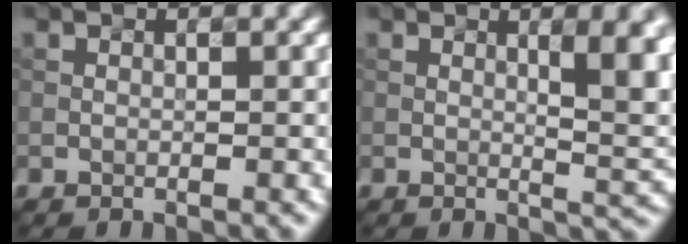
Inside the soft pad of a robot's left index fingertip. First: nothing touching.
{"total": 5.9, "force": [1.3, 1.7, 5.6], "torque": [-0.059, -0.004, 0.027]}